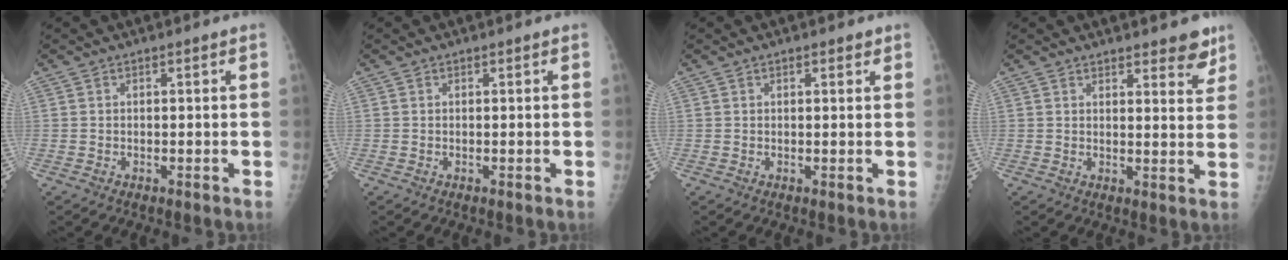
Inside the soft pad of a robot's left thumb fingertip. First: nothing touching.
{"total": 0.0}
{"total": 1.4, "force": [0.9, 0.6, 0.9], "torque": [-0.007, -0.002, 0.009]}
{"total": 4.7, "force": [3.5, 1.5, 2.7], "torque": [-0.015, -0.021, 0.043]}